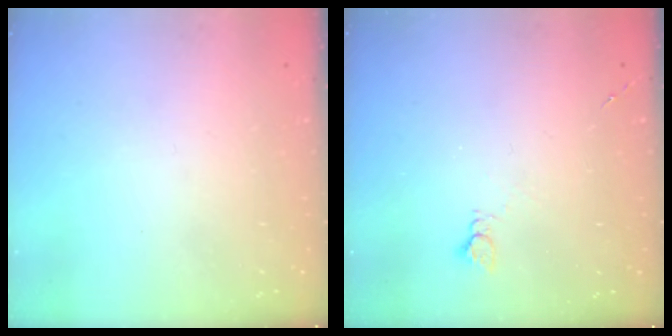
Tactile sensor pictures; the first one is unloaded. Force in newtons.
{"total": 2.6, "press": 2.6, "slide": 0.4}